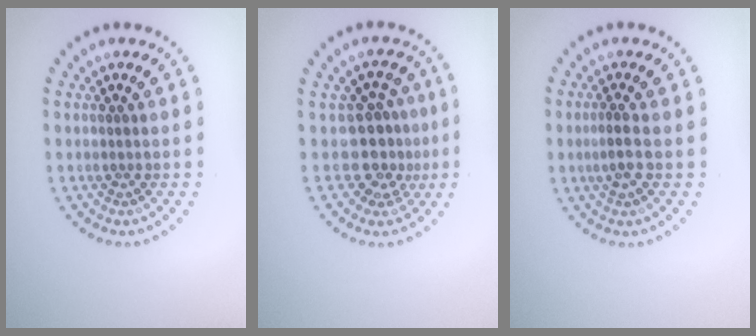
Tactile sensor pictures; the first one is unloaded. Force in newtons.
{"total": 3.1, "press": 2.2, "slide": 2.2}
{"total": 1.6, "press": 1.3, "slide": 0.8}